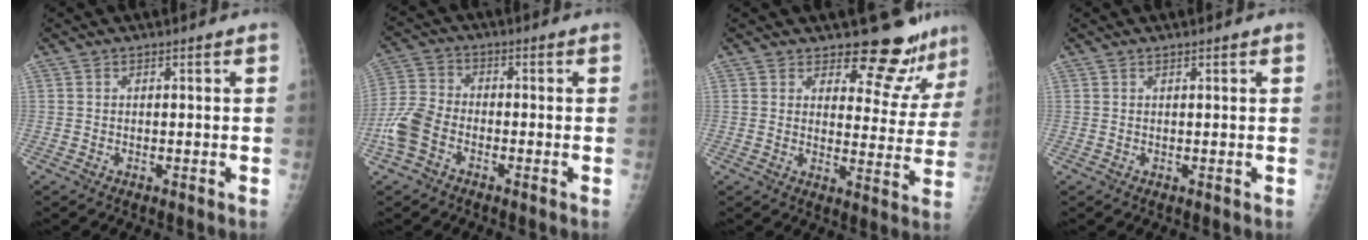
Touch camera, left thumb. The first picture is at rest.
{"total": 7.5, "force": [-3.3, 4.8, 4.7], "torque": [-0.106, 0.017, -0.071]}
{"total": 11.3, "force": [10.4, 3.7, 2.4], "torque": [0.009, -0.090, 0.122]}
{"total": 0.6, "force": [0.5, 0.0, 0.4], "torque": [-0.007, -0.001, 0.009]}